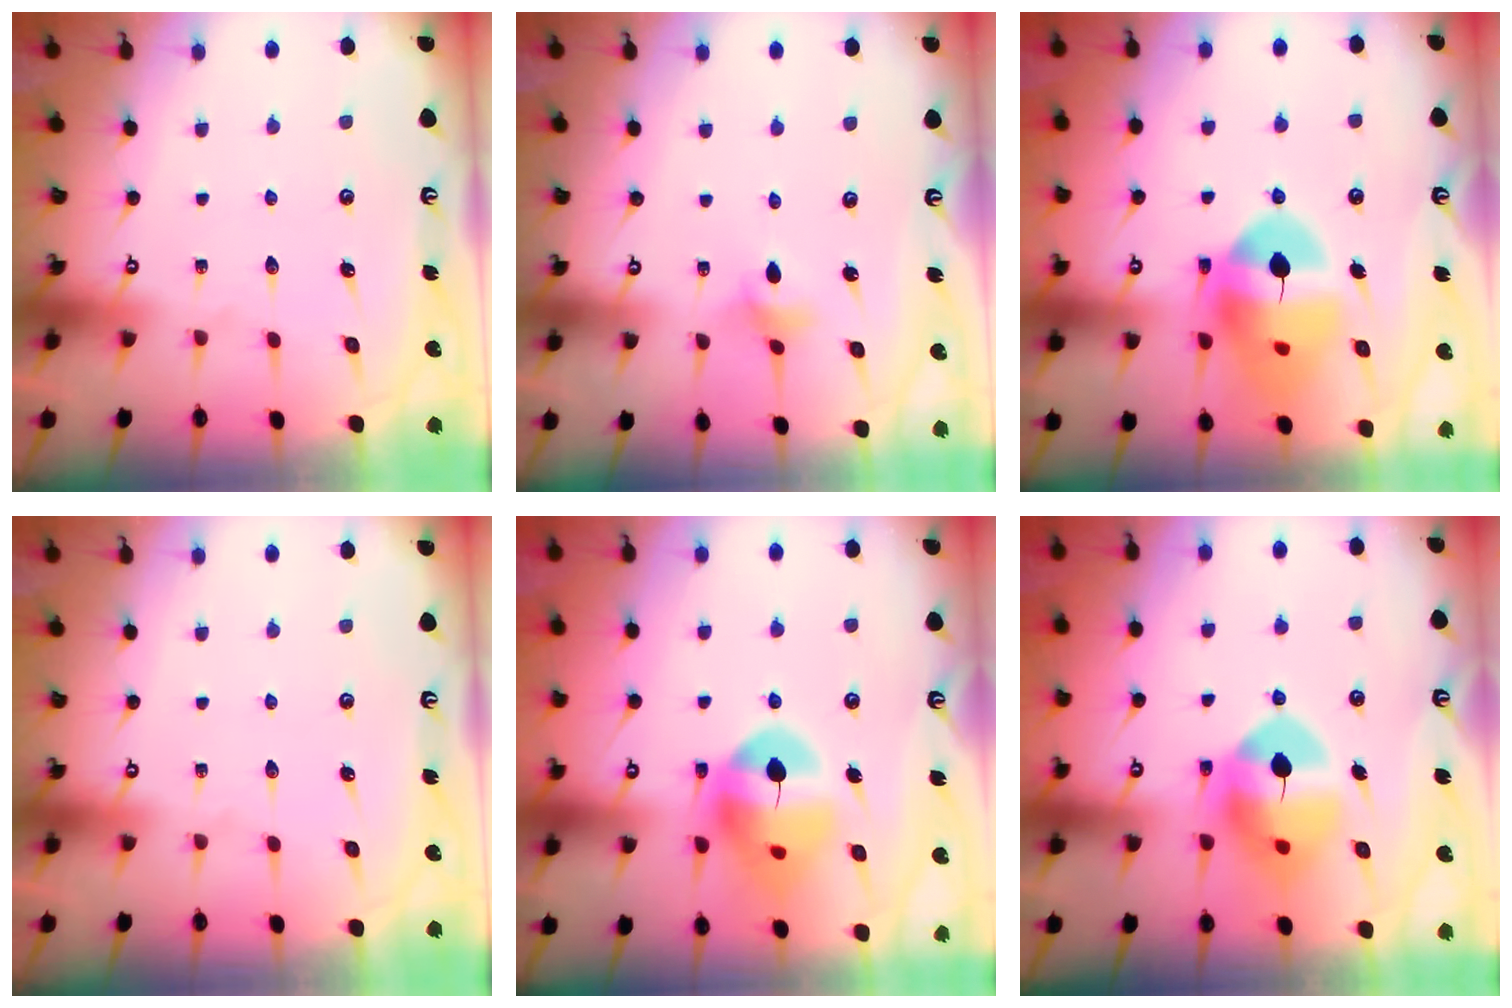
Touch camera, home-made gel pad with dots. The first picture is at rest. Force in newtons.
{"total": 2.8, "press": 2.8, "slide": 0.4}
{"total": 16.1, "press": 16.0, "slide": 1.6}
{"total": 0.0}
{"total": 14.3, "press": 14.2, "slide": 1.4}
{"total": 12.2, "press": 12.0, "slide": 1.8}